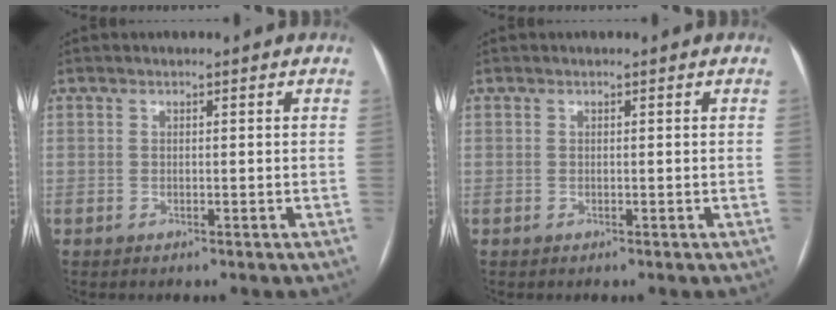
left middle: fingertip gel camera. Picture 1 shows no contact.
{"total": 0.0}